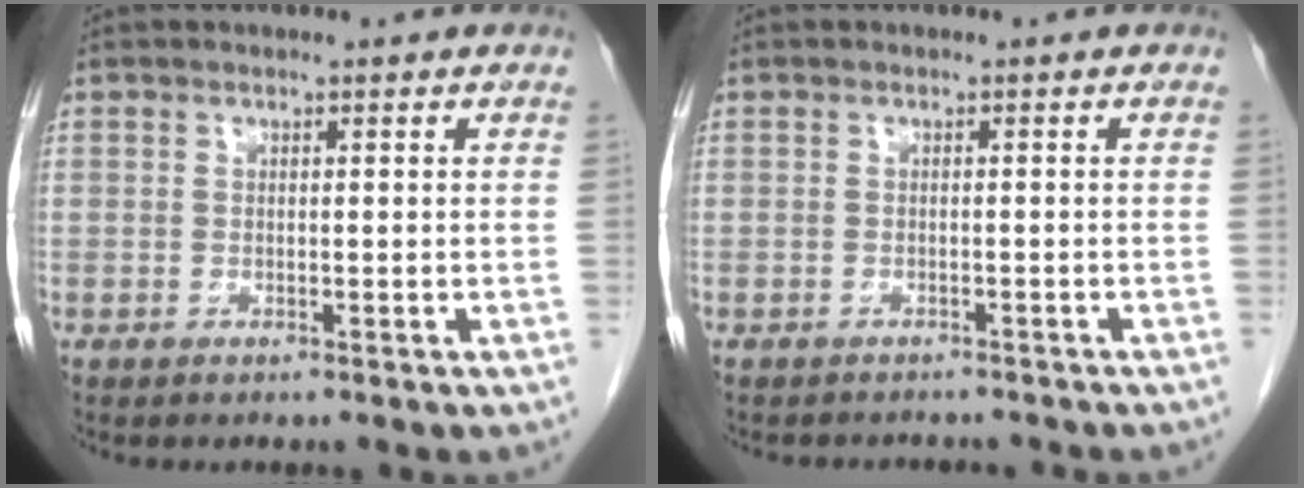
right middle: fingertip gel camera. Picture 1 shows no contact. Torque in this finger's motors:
{"motor_torque": [0.14, -0.14, -0.03, 0.00]}